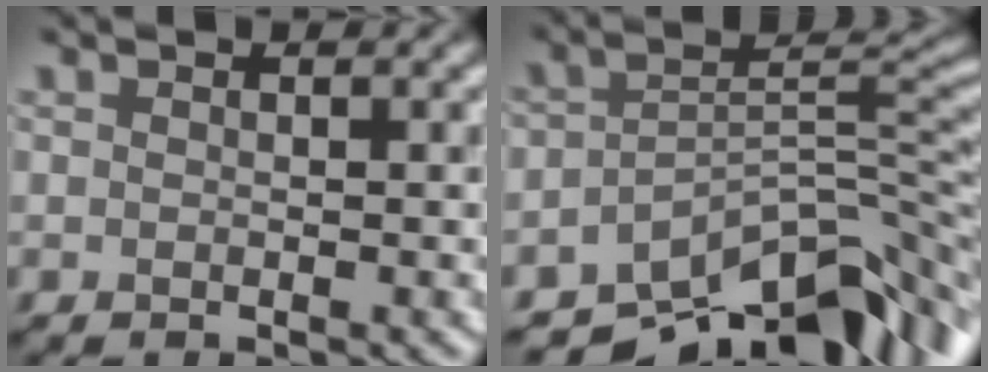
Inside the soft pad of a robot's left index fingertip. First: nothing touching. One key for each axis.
{"total": 10.8, "fx": -8.0, "fy": 4.1, "fz": 5.9, "tx": -0.074, "ty": -0.004, "tz": -0.132}